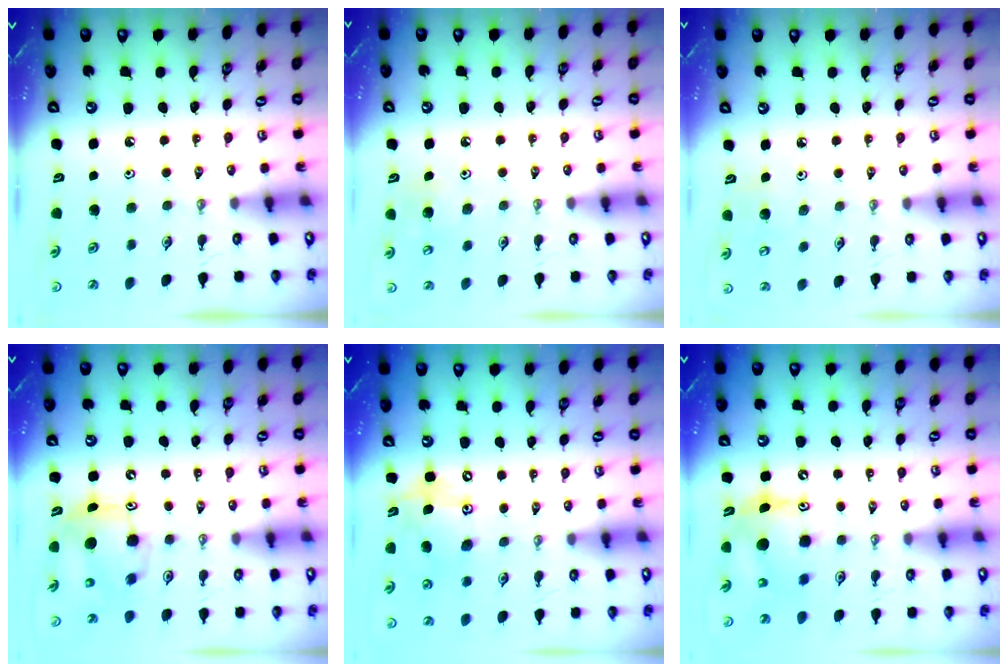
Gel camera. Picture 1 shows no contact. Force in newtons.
{"total": 6.8, "press": 6.8, "slide": 0.6}
{"total": 7.3, "press": 7.2, "slide": 1.4}
{"total": 8.0, "press": 8.0, "slide": 0.8}
{"total": 12.0, "press": 11.7, "slide": 2.5}
{"total": 9.4, "press": 9.4, "slide": 0.7}